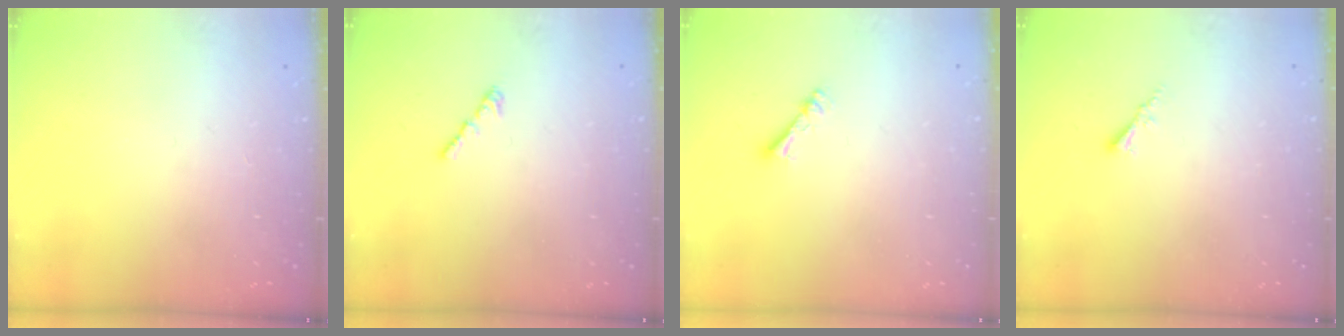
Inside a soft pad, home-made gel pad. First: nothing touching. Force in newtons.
{"total": 1.3, "press": 1.2, "slide": 0.6}
{"total": 2.4, "press": 2.4, "slide": 0.4}
{"total": 1.7, "press": 1.6, "slide": 0.5}